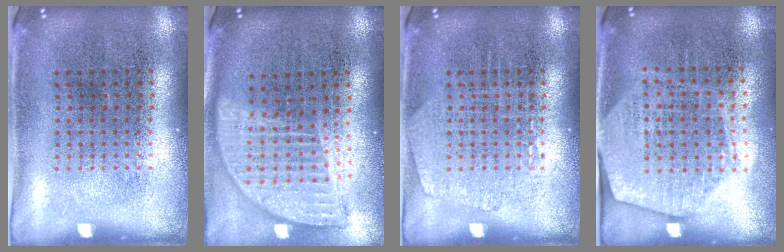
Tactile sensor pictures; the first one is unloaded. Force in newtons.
{"total": 1.9, "press": 1.5, "slide": 1.1}
{"total": 1.0, "press": 1.0, "slide": 0.1}
{"total": 1.9, "press": 1.7, "slide": 0.9}